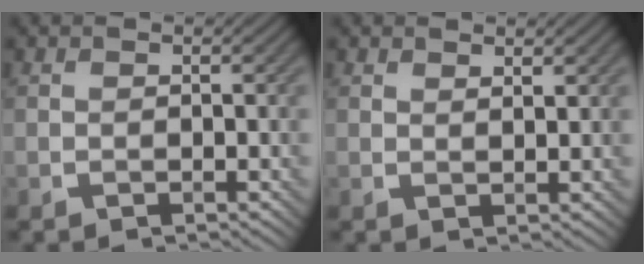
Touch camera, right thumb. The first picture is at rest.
{"total": 1.4, "force": [1.1, 0.3, 0.8], "torque": [-0.015, -0.004, 0.020]}